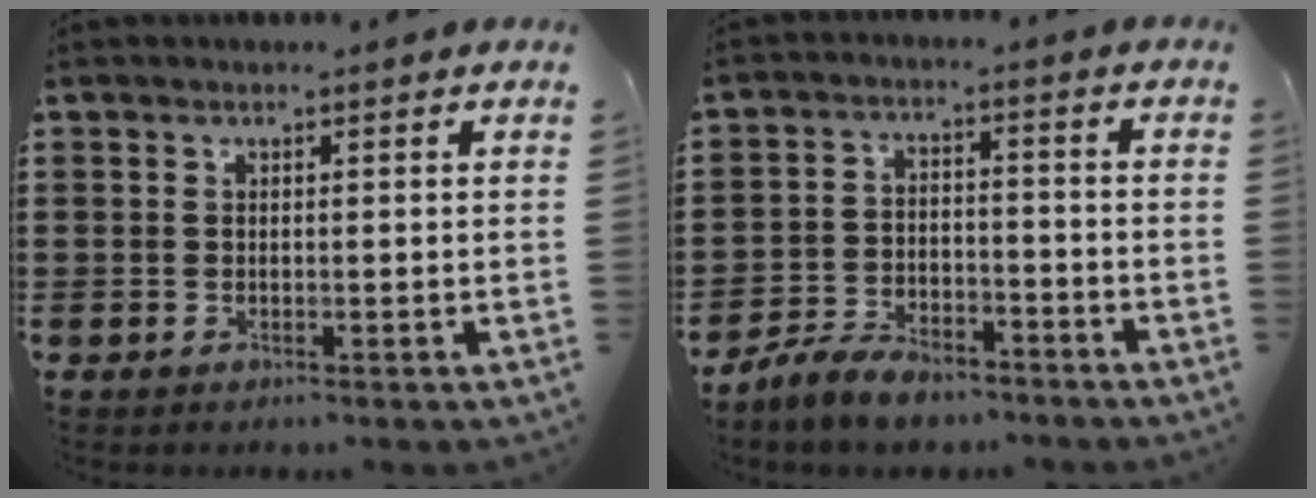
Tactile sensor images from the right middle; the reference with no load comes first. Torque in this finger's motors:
{"motor_torque": [2.14, 0.00, 0.33, 0.07]}